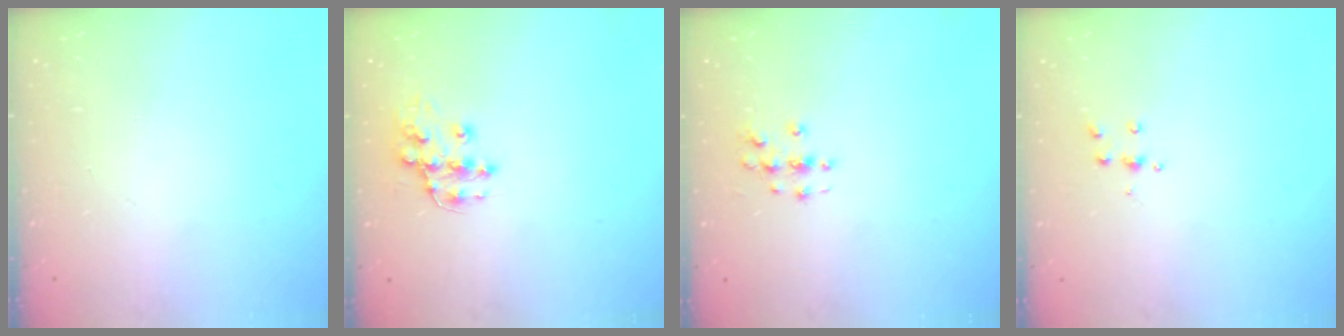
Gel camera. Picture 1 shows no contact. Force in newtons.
{"total": 10.7, "press": 10.7, "slide": 0.6}
{"total": 2.8, "press": 2.8, "slide": 0.3}
{"total": 3.9, "press": 3.8, "slide": 0.4}